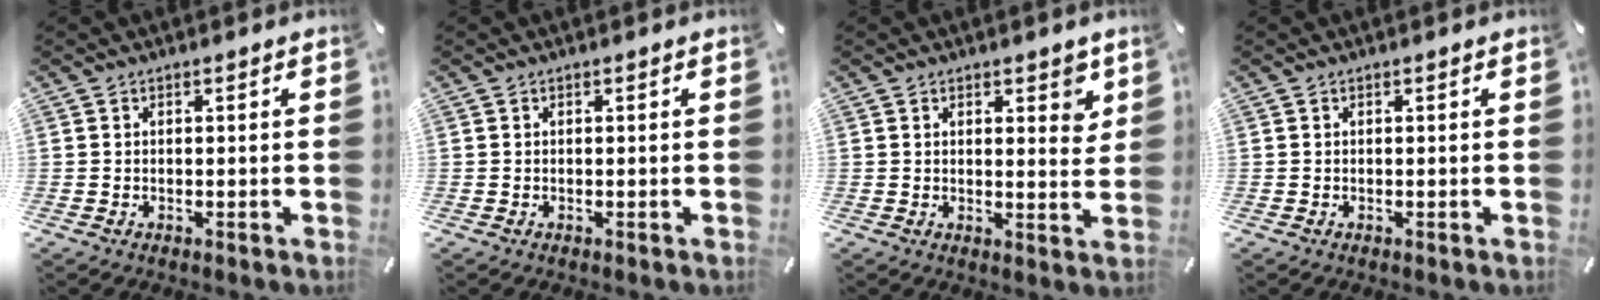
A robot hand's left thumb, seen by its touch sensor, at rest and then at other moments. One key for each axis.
{"total": 0.0}
{"total": 5.0, "fx": 3.1, "fy": 2.5, "fz": 3.1, "tx": -0.028, "ty": -0.019, "tz": 0.047}
{"total": 0.0}